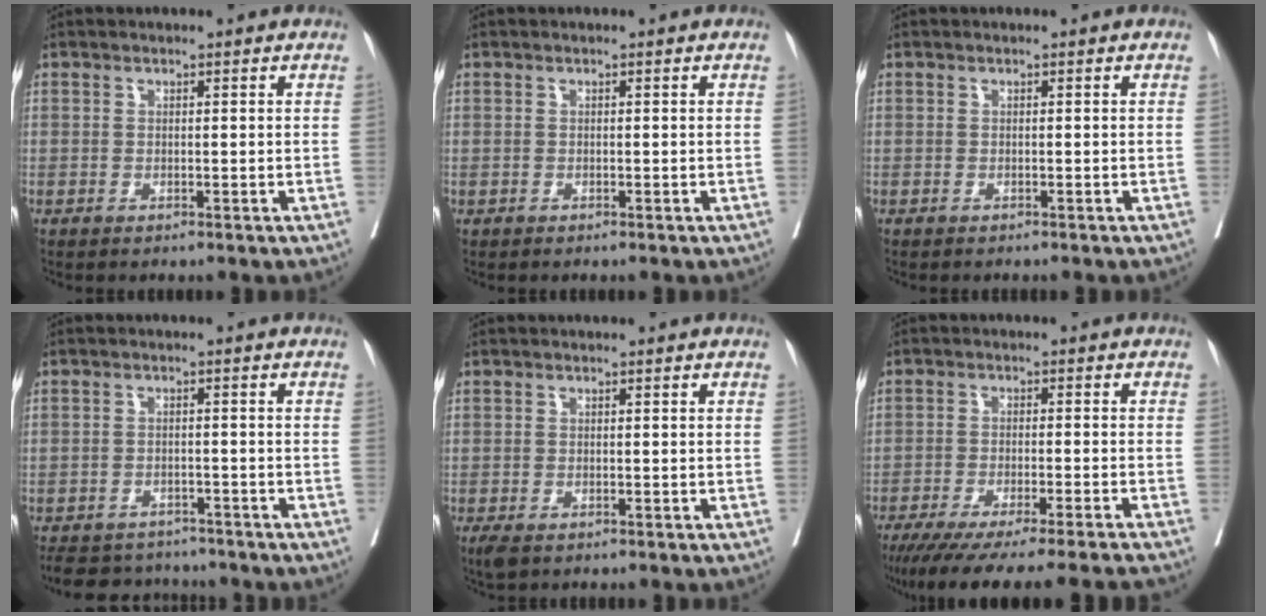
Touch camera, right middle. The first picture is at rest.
{"total": 0.0}
{"total": 1.2, "force": [-1.1, 0.1, 0.5], "torque": [-0.009, -0.002, -0.014]}
{"total": 9.4, "force": [-8.8, 2.9, 1.9], "torque": [-0.036, 0.006, -0.118]}
{"total": 2.6, "force": [-1.8, 1.2, 1.4], "torque": [-0.030, -0.008, -0.028]}
{"total": 18.9, "force": [-16.7, -1.1, 8.8], "torque": [-0.106, -0.067, -0.240]}